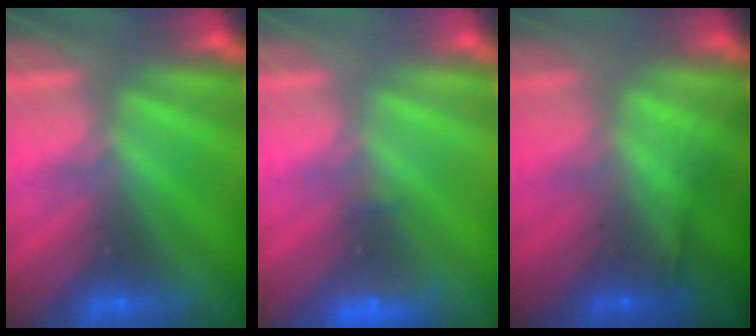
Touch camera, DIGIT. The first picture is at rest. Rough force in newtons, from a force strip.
{"total": 1.9}
{"total": 1.3}